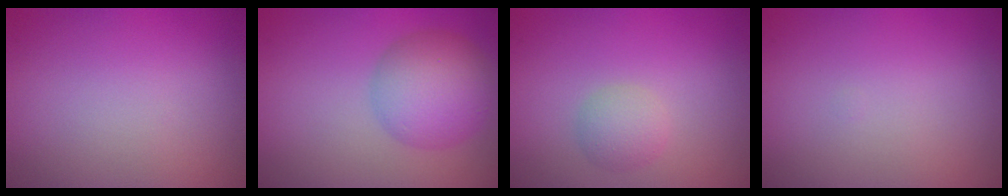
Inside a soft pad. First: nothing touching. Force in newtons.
{"total": 5.7, "press": 5.7, "slide": 0.1}
{"total": 1.9, "press": 1.9, "slide": 0.1}
{"total": 0.0}